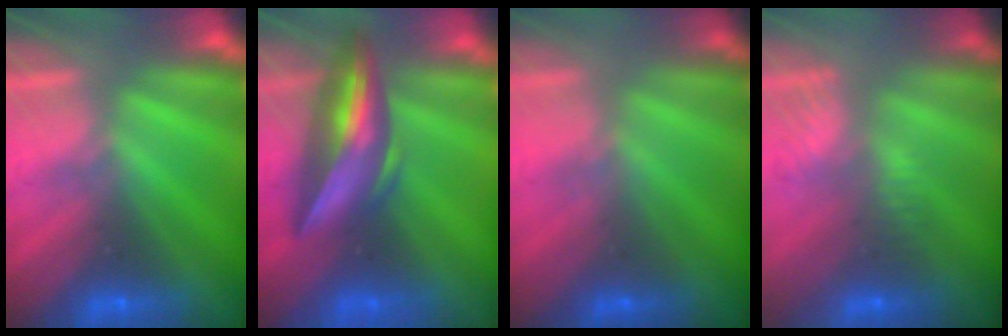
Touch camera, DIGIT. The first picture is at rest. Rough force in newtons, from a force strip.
{"total": 6.3}
{"total": 1.5}
{"total": 2.6}